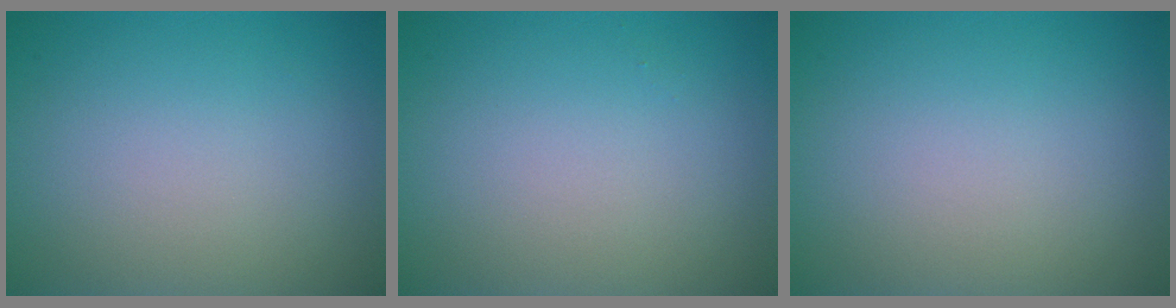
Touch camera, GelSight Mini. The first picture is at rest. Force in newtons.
{"total": 0.0}
{"total": 0.0}